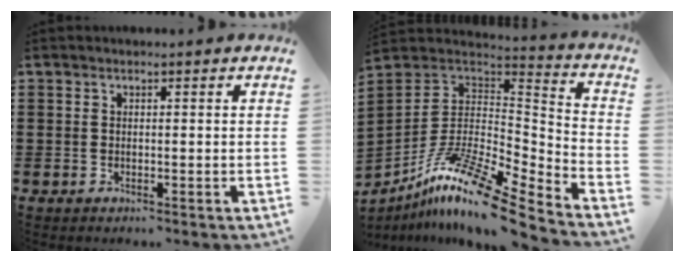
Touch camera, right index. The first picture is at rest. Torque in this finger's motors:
{"motor_torque": [-0.18, -0.28, 0.53, 0.13]}